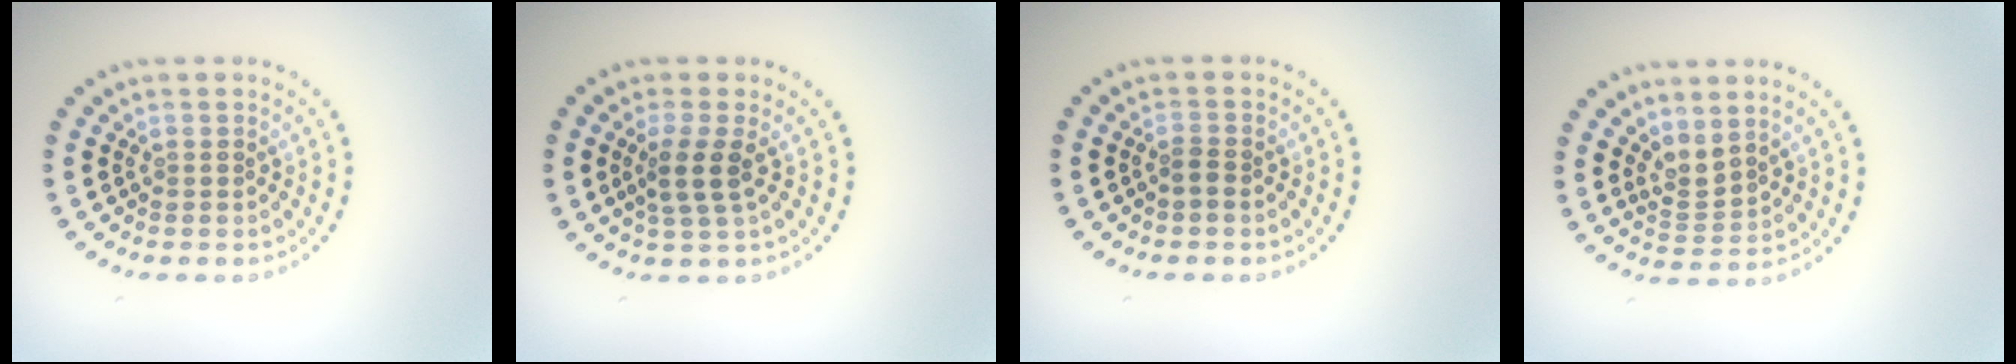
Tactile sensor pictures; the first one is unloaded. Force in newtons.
{"total": 2.5, "press": 2.0, "slide": 1.5}
{"total": 1.0, "press": 0.8, "slide": 0.7}
{"total": 2.2, "press": 1.5, "slide": 1.6}